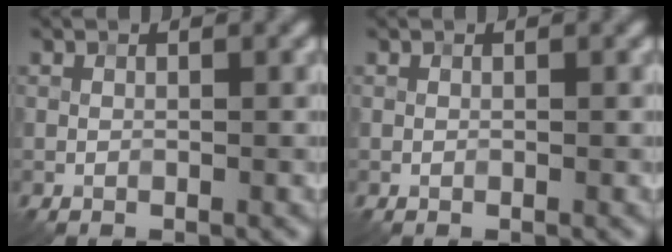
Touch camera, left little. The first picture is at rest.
{"total": 0.0}